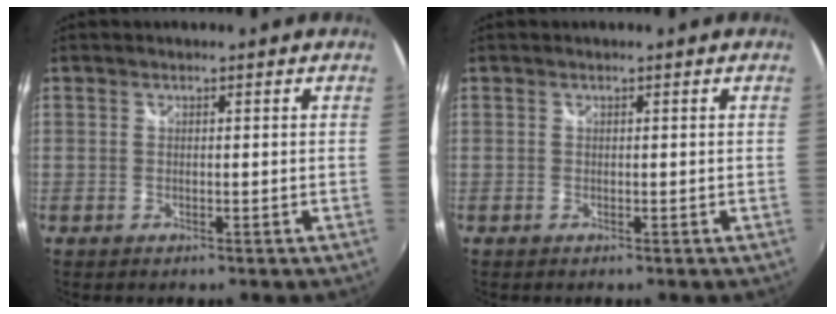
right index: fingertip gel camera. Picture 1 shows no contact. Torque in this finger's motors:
{"motor_torque": [-0.33, -0.02, 0.00, 0.00]}